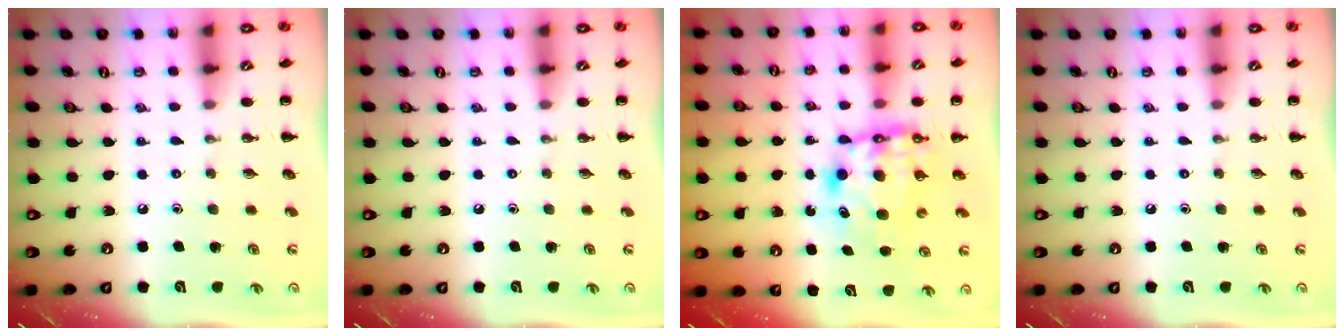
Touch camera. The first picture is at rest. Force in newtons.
{"total": 0.0}
{"total": 7.4, "press": 7.2, "slide": 1.8}
{"total": 0.0}